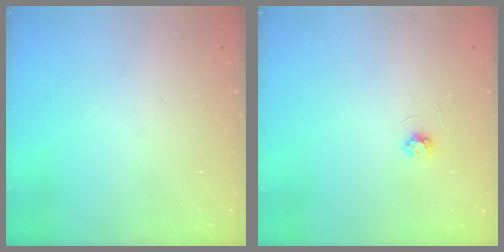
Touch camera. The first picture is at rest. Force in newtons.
{"total": 3.1, "press": 3.1, "slide": 0.4}